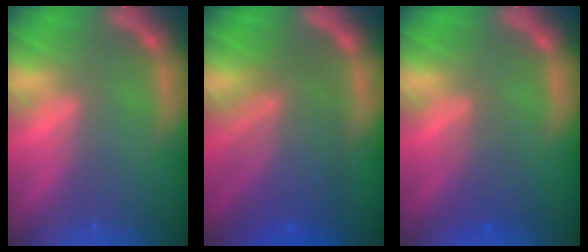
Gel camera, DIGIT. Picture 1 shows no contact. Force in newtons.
{"total": 8.1}
{"total": 2.4}